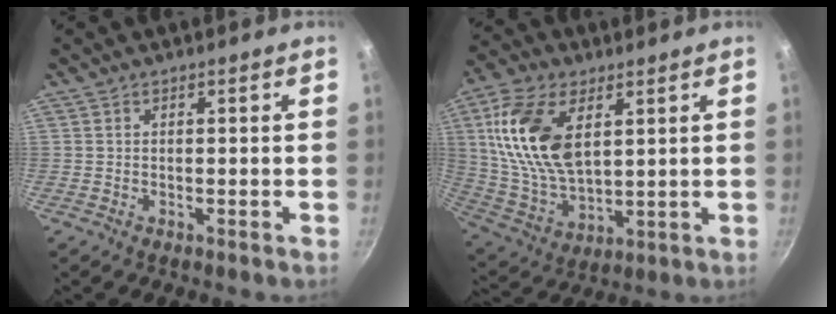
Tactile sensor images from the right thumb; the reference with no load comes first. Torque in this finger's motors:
{"motor_torque": [1.33, 2.62, 1.82, 0.73, 0.30]}